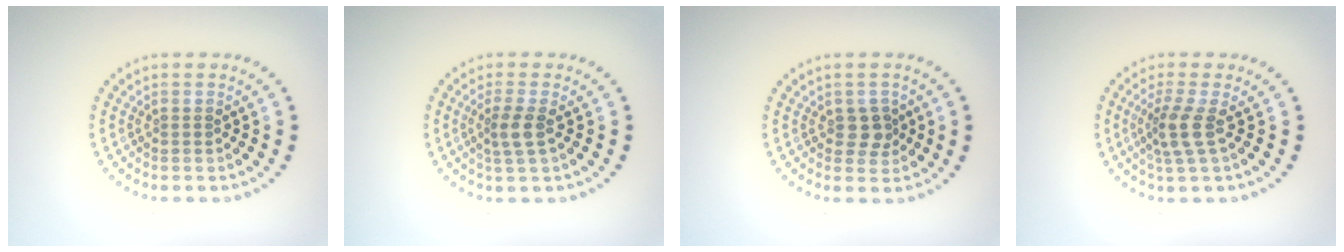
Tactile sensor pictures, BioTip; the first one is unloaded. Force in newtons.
{"total": 2.1, "press": 1.7, "slide": 1.2}
{"total": 1.7, "press": 1.6, "slide": 0.6}
{"total": 2.5, "press": 1.9, "slide": 1.6}